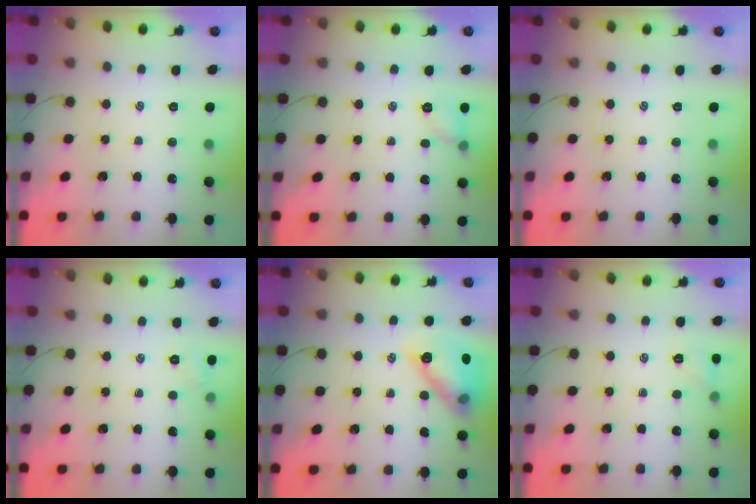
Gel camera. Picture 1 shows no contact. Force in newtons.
{"total": 6.2, "press": 6.1, "slide": 1.0}
{"total": 0.0}
{"total": 3.9, "press": 3.7, "slide": 1.2}
{"total": 14.6, "press": 14.6, "slide": 0.8}
{"total": 5.3, "press": 5.1, "slide": 1.4}